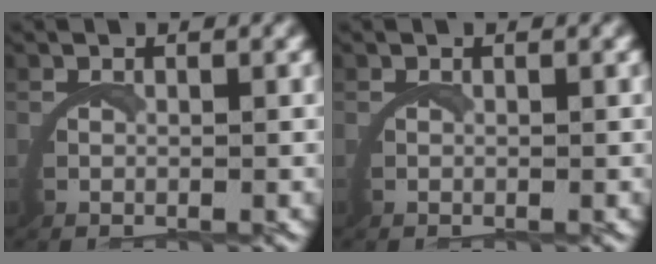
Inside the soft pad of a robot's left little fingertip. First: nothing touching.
{"total": 0.0}